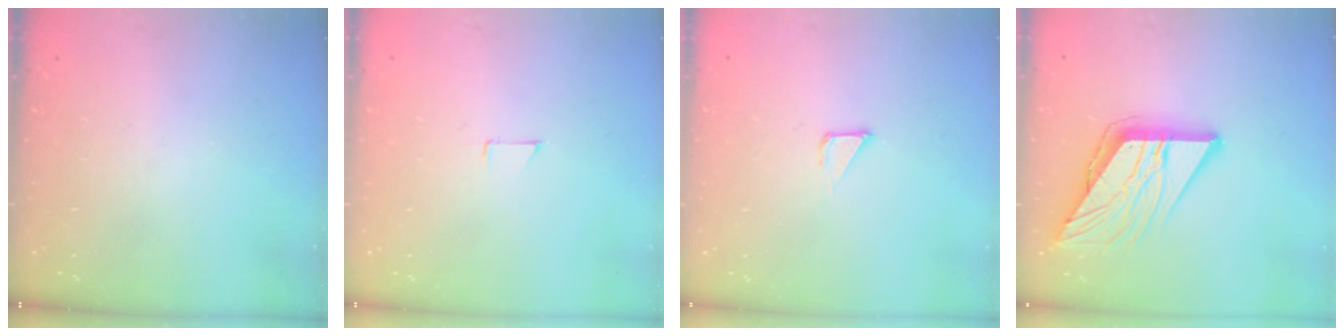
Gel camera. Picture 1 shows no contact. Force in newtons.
{"total": 4.1, "press": 4.1, "slide": 0.3}
{"total": 2.8, "press": 2.8, "slide": 0.1}
{"total": 12.8, "press": 12.7, "slide": 1.5}